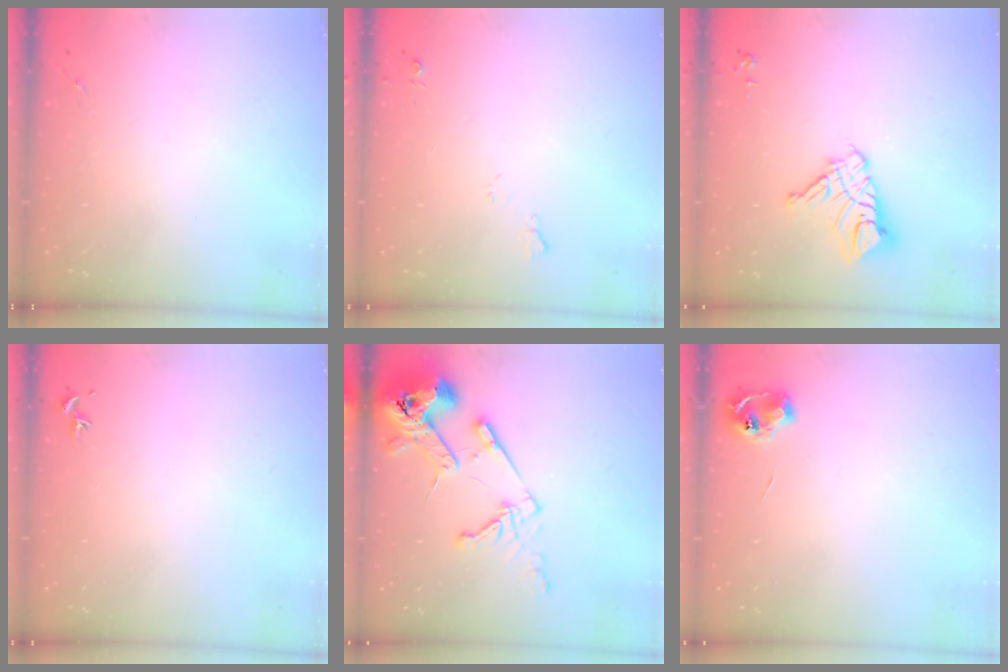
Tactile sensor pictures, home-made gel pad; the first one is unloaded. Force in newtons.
{"total": 4.9, "press": 4.8, "slide": 0.9}
{"total": 12.6, "press": 12.5, "slide": 1.3}
{"total": 0.8, "press": 0.7, "slide": 0.3}
{"total": 16.7, "press": 16.5, "slide": 2.2}
{"total": 6.0, "press": 6.0, "slide": 0.7}